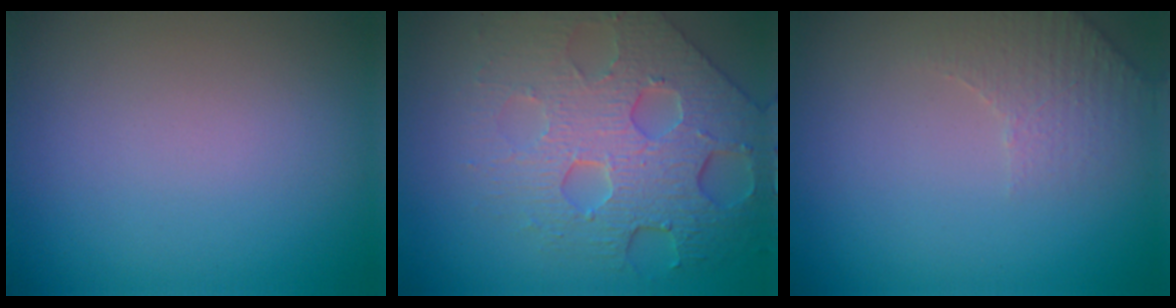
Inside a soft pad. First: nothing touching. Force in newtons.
{"total": 8.1, "press": 5.5, "slide": 6.0}
{"total": 2.3, "press": 2.3, "slide": 0.6}